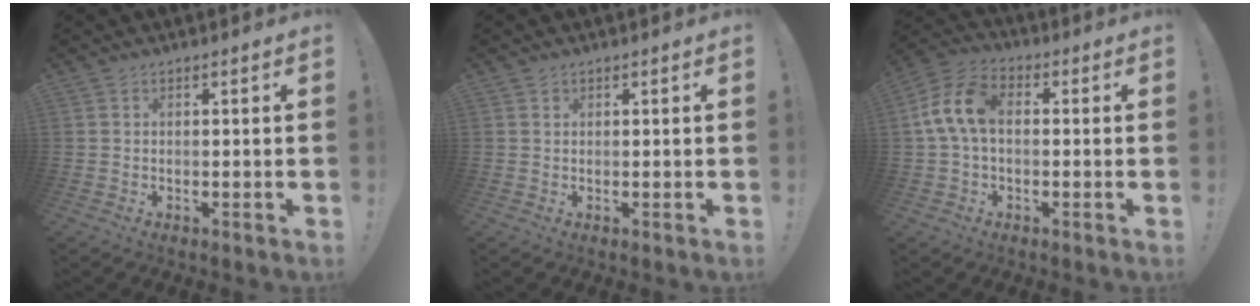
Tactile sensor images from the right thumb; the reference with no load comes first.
{"total": 0.6, "force": [0.5, 0.4, -0.1], "torque": [0.007, -0.002, 0.008]}
{"total": 10.9, "force": [0.8, 6.9, 8.4], "torque": [-0.162, 0.014, 0.022]}